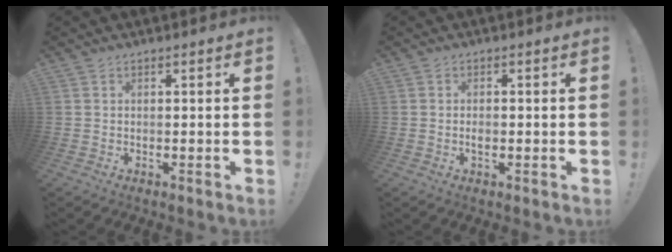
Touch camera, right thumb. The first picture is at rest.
{"total": 1.5, "force": [-0.5, 0.7, 1.2], "torque": [-0.014, -0.001, -0.011]}